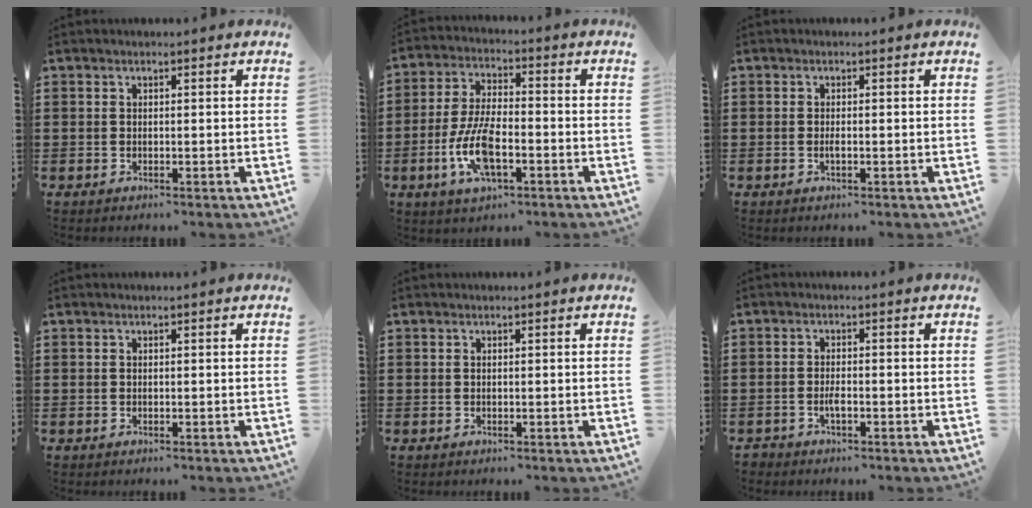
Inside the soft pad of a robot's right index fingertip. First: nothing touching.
{"total": 9.4, "force": [-3.1, 3.8, 8.0], "torque": [-0.179, -0.008, -0.060]}
{"total": 0.9, "force": [-0.3, 0.2, 0.9], "torque": [-0.016, -0.003, -0.004]}
{"total": 0.0}
{"total": 0.0}
{"total": 1.6, "force": [-1.0, 0.6, 1.1], "torque": [-0.022, -0.001, -0.017]}